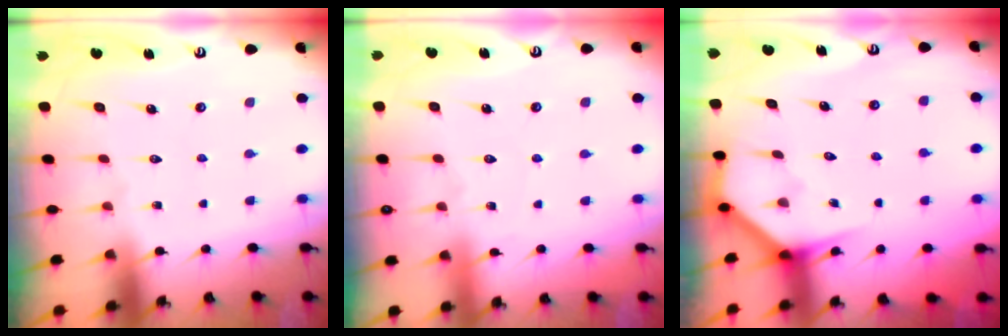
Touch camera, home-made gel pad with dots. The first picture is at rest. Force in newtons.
{"total": 3.4, "press": 3.4, "slide": 0.5}
{"total": 3.6, "press": 3.6, "slide": 0.2}